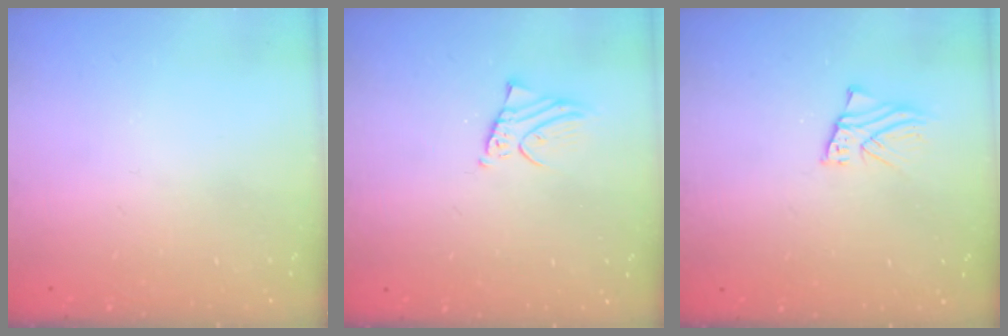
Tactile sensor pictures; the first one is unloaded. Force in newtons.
{"total": 1.9, "press": 1.9, "slide": 0.3}
{"total": 2.2, "press": 2.2, "slide": 0.1}